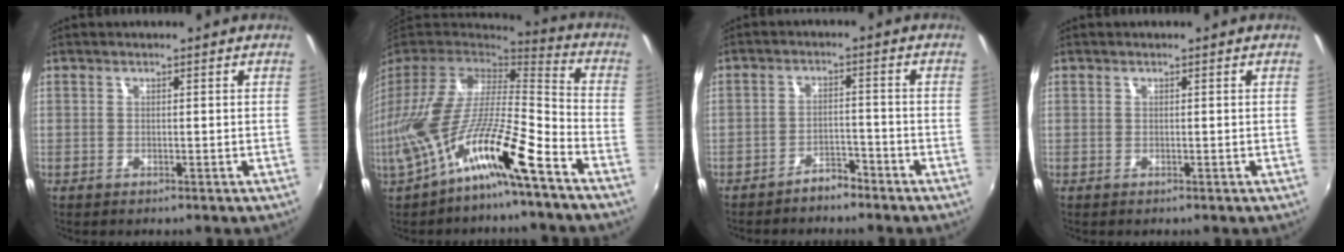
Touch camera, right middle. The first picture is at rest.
{"total": 18.7, "force": [-9.4, 3.6, 15.8], "torque": [-0.277, -0.026, -0.171]}
{"total": 3.6, "force": [-3.3, 1.1, 1.1], "torque": [-0.034, 0.009, -0.050]}
{"total": 0.0}